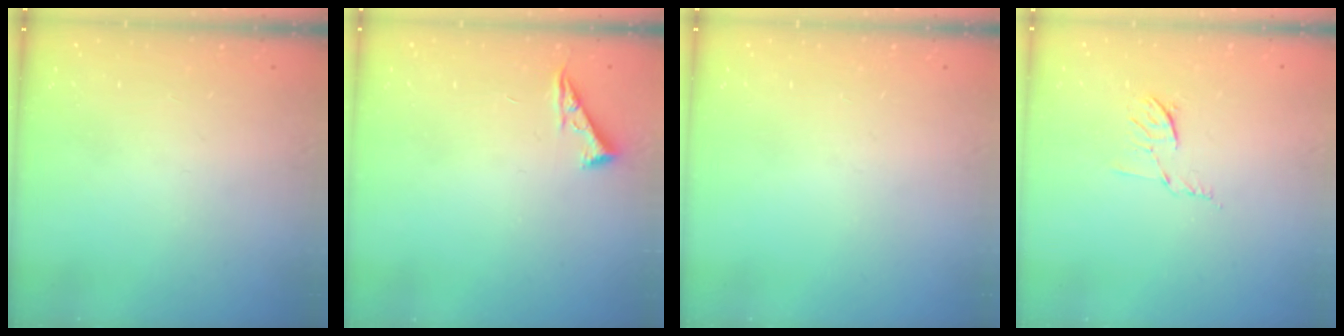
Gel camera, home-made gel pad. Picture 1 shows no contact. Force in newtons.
{"total": 4.3, "press": 4.3, "slide": 0.6}
{"total": 0.0}
{"total": 5.9, "press": 5.9, "slide": 1.0}